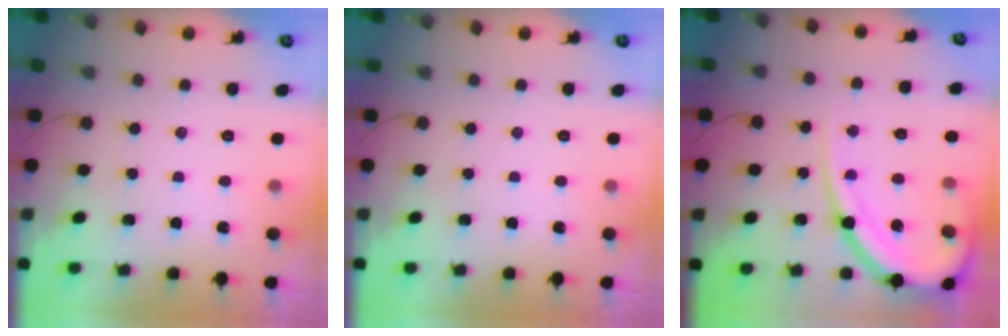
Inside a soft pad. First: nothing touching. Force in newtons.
{"total": 0.0}
{"total": 15.8, "press": 15.7, "slide": 1.6}